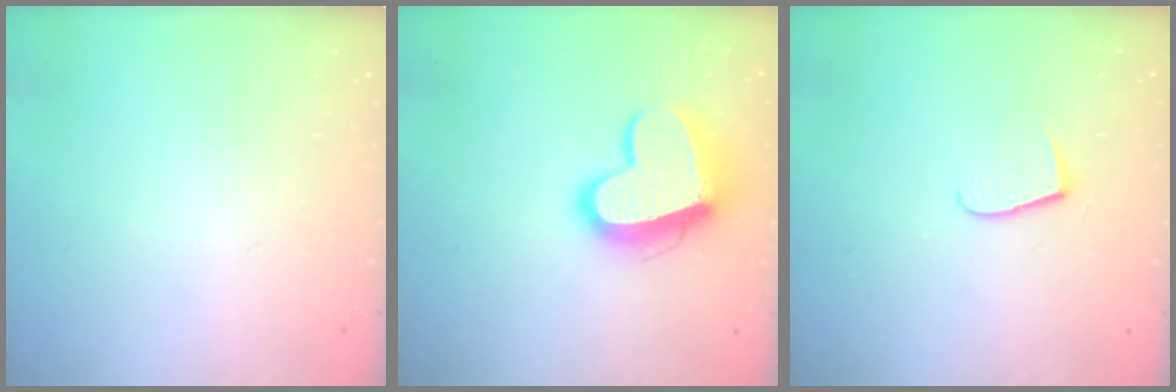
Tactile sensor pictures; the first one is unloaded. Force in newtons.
{"total": 15.0, "press": 14.9, "slide": 1.6}
{"total": 6.9, "press": 6.9, "slide": 0.7}